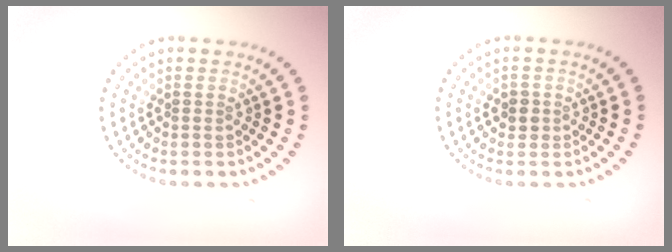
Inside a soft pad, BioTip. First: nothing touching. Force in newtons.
{"total": 1.2, "press": 1.1, "slide": 0.5}